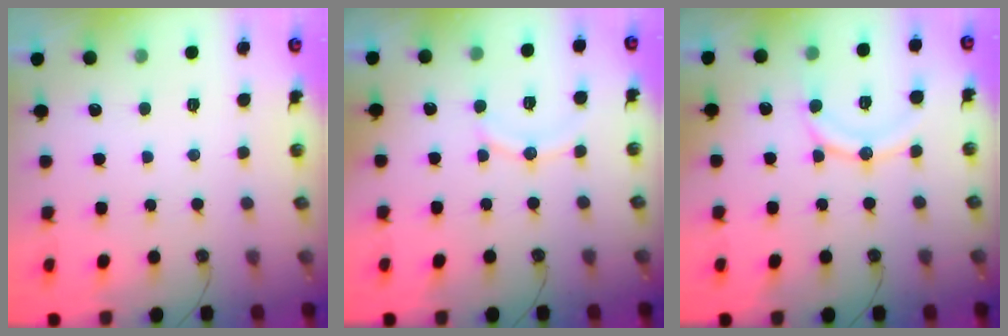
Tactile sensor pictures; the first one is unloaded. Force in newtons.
{"total": 8.1, "press": 7.8, "slide": 2.2}
{"total": 11.9, "press": 11.8, "slide": 1.2}